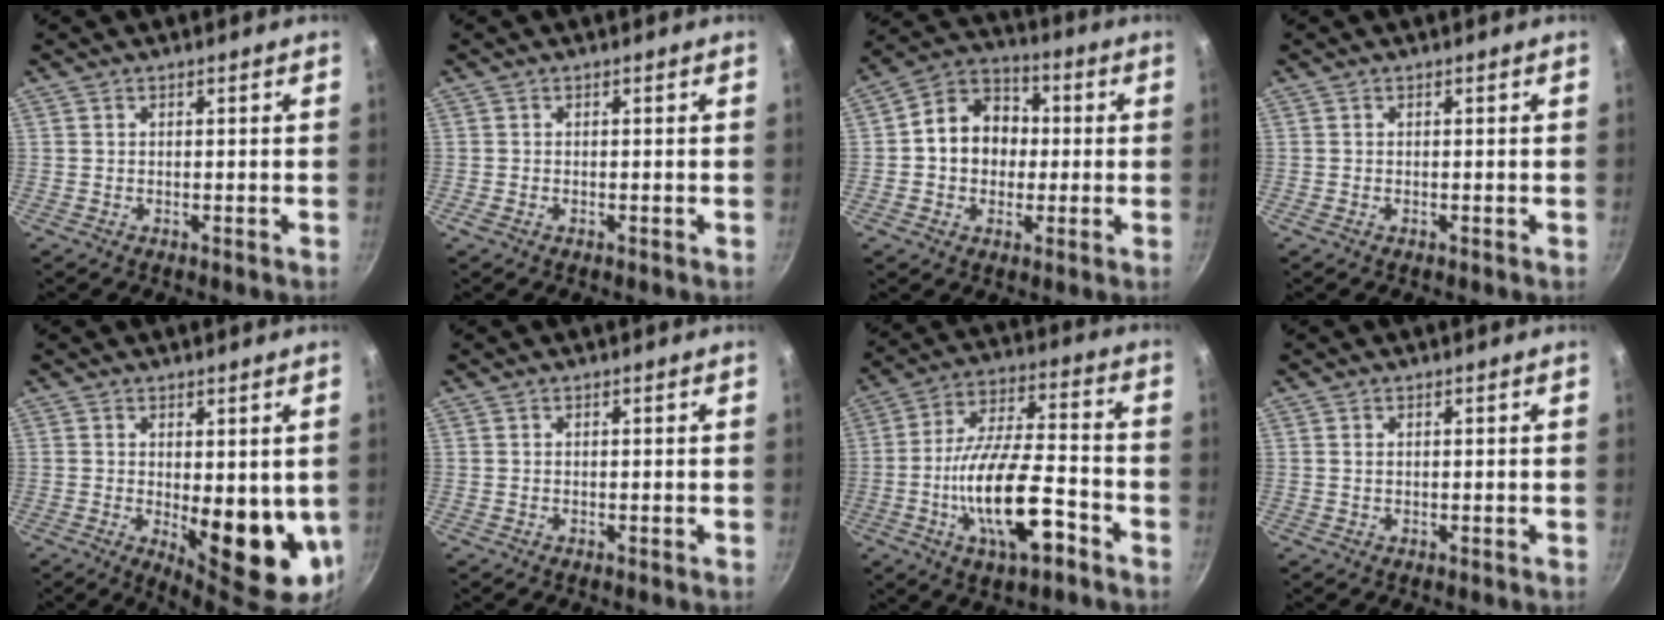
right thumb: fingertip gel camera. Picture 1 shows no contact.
{"total": 0.7, "force": [-0.3, 0.4, 0.6], "torque": [-0.015, 0.003, -0.010]}
{"total": 12.1, "force": [0.2, 10.0, 6.8], "torque": [-0.070, 0.026, -0.016]}
{"total": 0.0}
{"total": 13.0, "force": [-0.5, 5.6, 11.8], "torque": [-0.133, -0.027, 0.008]}
{"total": 0.0}
{"total": 17.7, "force": [-6.8, 6.6, 14.9], "torque": [-0.254, 0.036, -0.123]}
{"total": 0.7, "force": [0.2, 0.5, 0.5], "torque": [-0.008, 0.002, 0.003]}